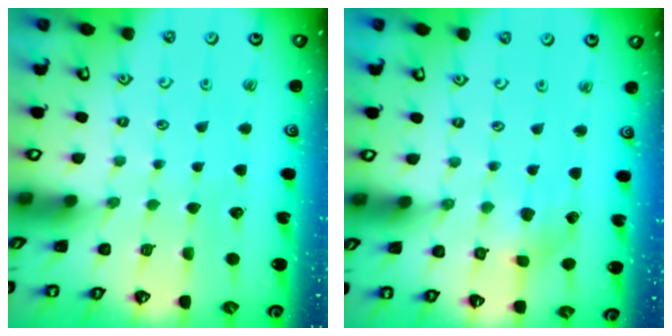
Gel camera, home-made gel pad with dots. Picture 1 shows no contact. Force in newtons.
{"total": 2.8, "press": 2.8, "slide": 0.4}